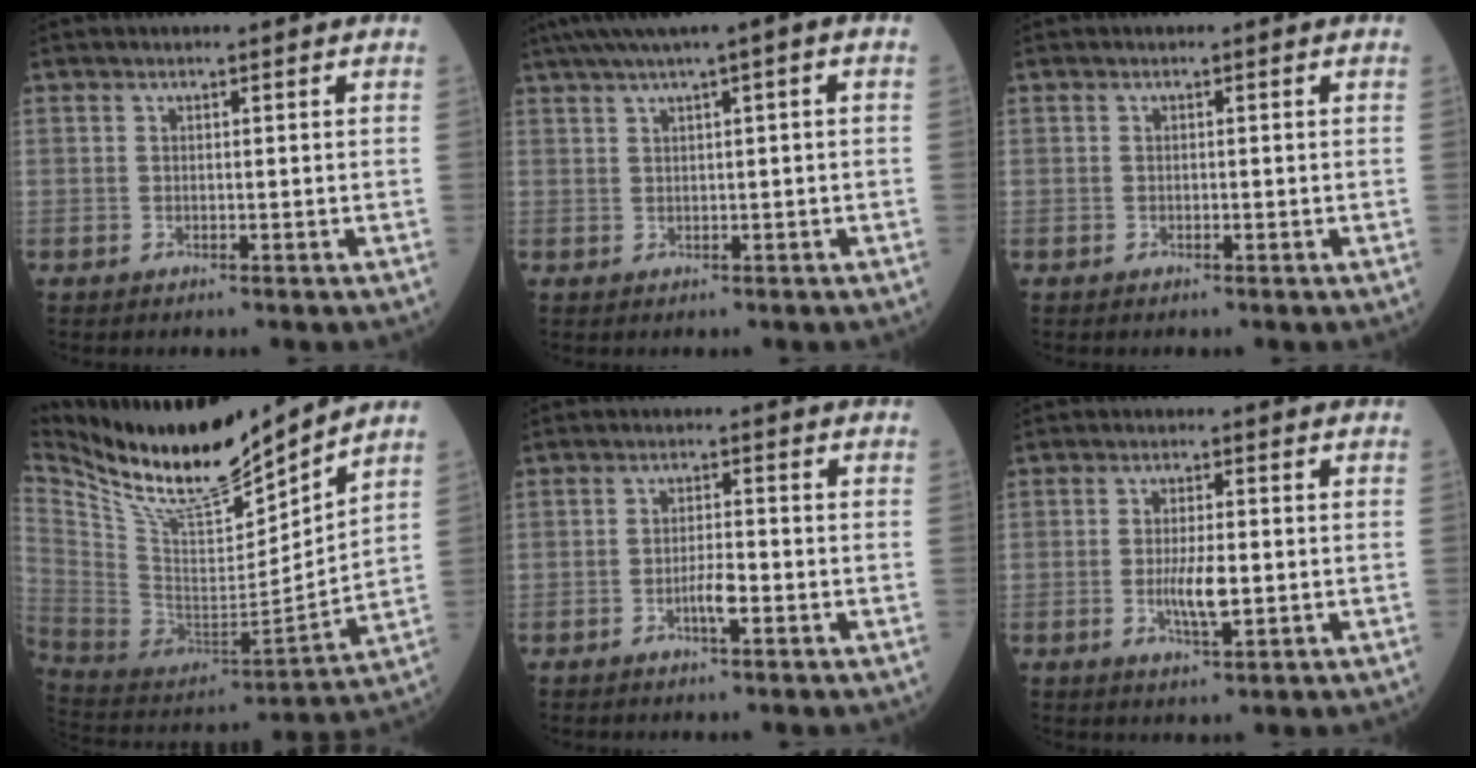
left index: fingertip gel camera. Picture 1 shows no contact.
{"total": 6.0, "force": [2.9, -0.1, 5.2], "torque": [-0.091, 0.023, 0.050]}
{"total": 0.0}
{"total": 17.2, "force": [15.4, 1.6, 7.5], "torque": [-0.151, -0.020, 0.293]}
{"total": 2.9, "force": [-1.5, 0.3, 2.4], "torque": [-0.044, -0.002, -0.028]}
{"total": 4.4, "force": [-0.9, 0.9, 4.2], "torque": [-0.081, -0.008, -0.015]}